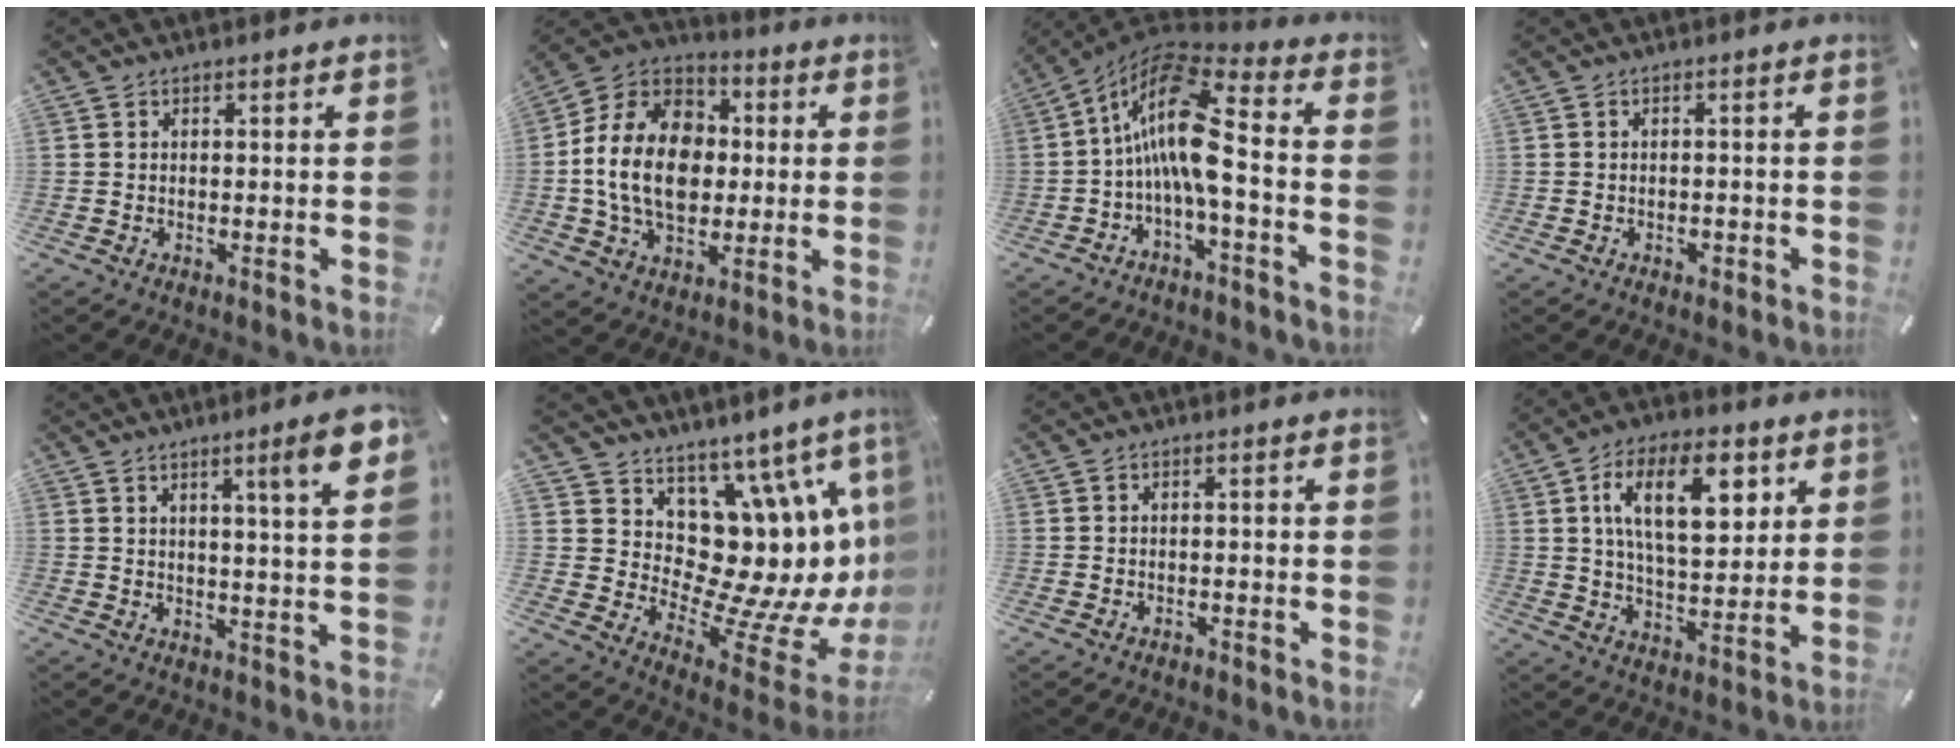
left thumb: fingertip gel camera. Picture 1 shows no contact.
{"total": 17.5, "force": [-1.1, 13.4, 11.1], "torque": [-0.257, 0.022, -0.022]}
{"total": 15.8, "force": [-0.8, 5.7, 14.7], "torque": [-0.284, -0.005, -0.018]}
{"total": 1.3, "force": [-0.7, 0.9, 0.5], "torque": [-0.009, 0.002, -0.015]}
{"total": 9.2, "force": [4.5, 0.3, 8.0], "torque": [-0.119, -0.019, 0.063]}
{"total": 16.8, "force": [4.9, 10.4, 12.2], "torque": [-0.151, -0.121, 0.114]}
{"total": 1.2, "force": [-1.0, 0.5, 0.4], "torque": [-0.009, 0.002, -0.022]}
{"total": 16.5, "force": [6.1, 8.5, 12.8], "torque": [-0.215, 0.000, 0.100]}